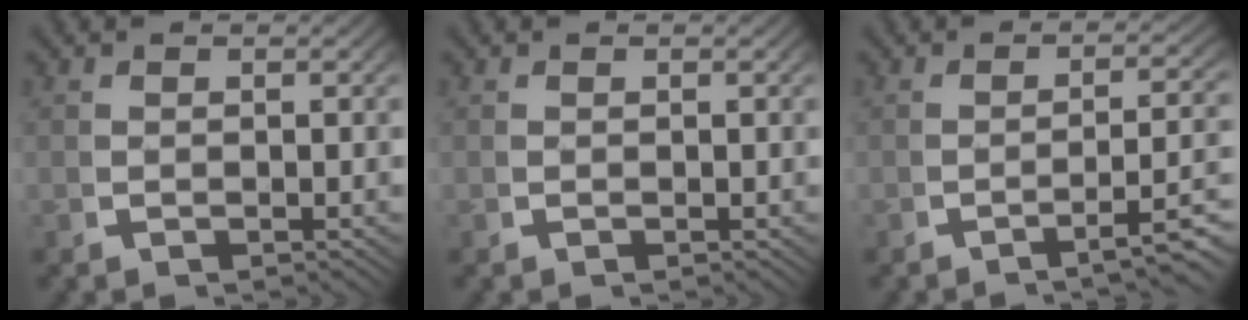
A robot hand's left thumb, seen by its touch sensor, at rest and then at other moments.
{"total": 0.0}
{"total": 4.8, "force": [-2.5, 1.0, 4.0], "torque": [-0.053, 0.003, -0.039]}